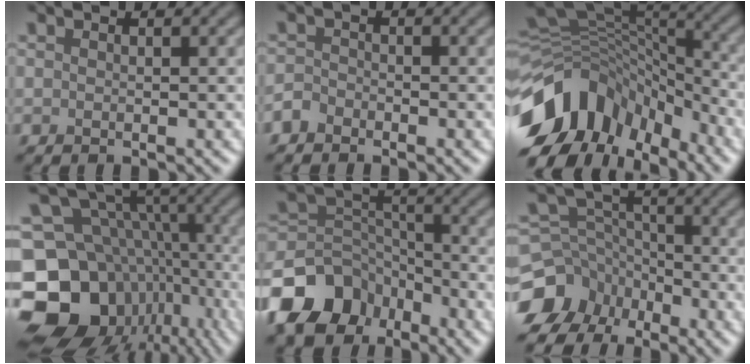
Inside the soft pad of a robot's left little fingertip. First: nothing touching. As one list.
[{"total": 1.5, "force": [-1.2, 0.8, 0.2], "torque": [-0.001, 0.003, -0.030]}, {"total": 12.0, "force": [-6.4, 8.0, 6.4], "torque": [-0.125, 0.015, -0.121]}, {"total": 16.2, "force": [-4.8, 12.9, 8.5], "torque": [-0.179, 0.007, -0.057]}, {"total": 10.5, "force": [-7.0, 6.8, 3.9], "torque": [-0.070, 0.008, -0.137]}, {"total": 11.7, "force": [-7.3, 8.9, 2.2], "torque": [-0.053, -0.032, -0.135]}]